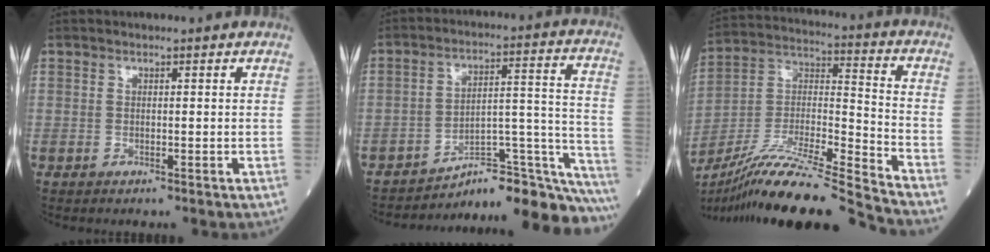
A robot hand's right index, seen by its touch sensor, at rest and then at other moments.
{"total": 19.2, "force": [-18.3, 1.4, 5.6], "torque": [-0.016, 0.060, -0.254]}
{"total": 22.8, "force": [-19.5, -1.0, 11.6], "torque": [-0.226, -0.021, -0.352]}